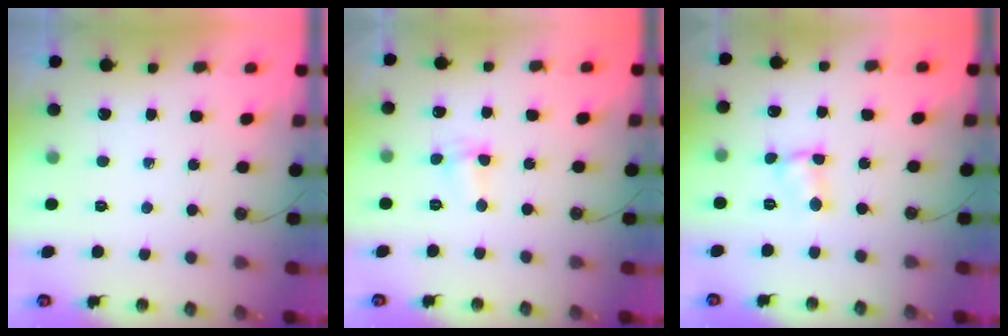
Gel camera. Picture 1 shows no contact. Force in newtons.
{"total": 1.7, "press": 1.5, "slide": 0.7}
{"total": 2.6, "press": 2.6, "slide": 0.3}